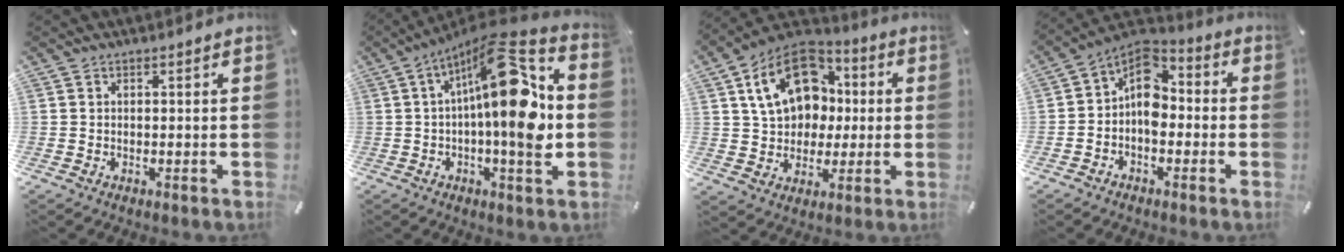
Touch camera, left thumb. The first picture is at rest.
{"total": 22.2, "force": [1.8, 7.0, 21.0], "torque": [-0.323, -0.019, 0.023]}
{"total": 17.8, "force": [4.1, 14.0, 10.2], "torque": [-0.183, 0.002, 0.079]}
{"total": 8.5, "force": [-1.0, 6.2, 5.7], "torque": [-0.107, -0.006, -0.024]}